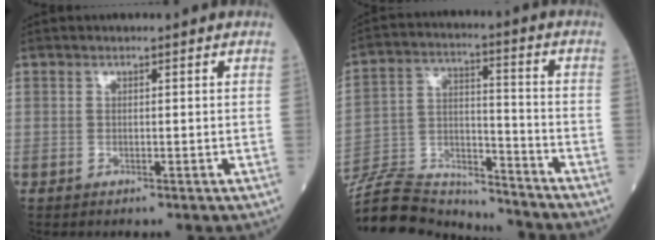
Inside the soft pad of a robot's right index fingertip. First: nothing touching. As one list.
[{"total": 17.2, "force": [-16.8, 2.8, 2.9], "torque": [-0.068, 0.026, -0.280]}]